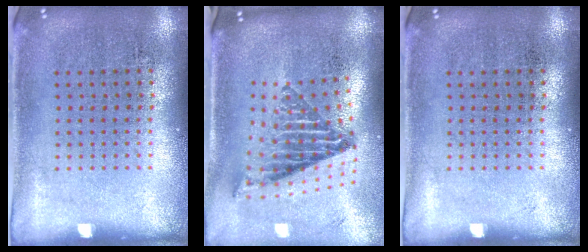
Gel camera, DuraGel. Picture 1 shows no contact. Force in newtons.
{"total": 2.0, "press": 1.5, "slide": 1.4}
{"total": 0.0}